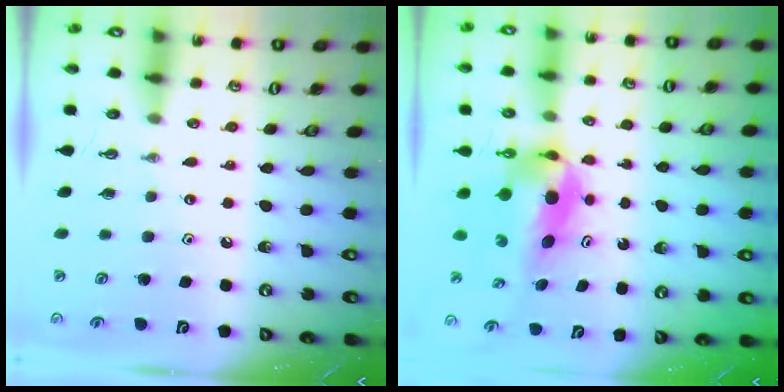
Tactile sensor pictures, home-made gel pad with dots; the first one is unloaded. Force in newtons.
{"total": 6.6, "press": 6.2, "slide": 2.3}